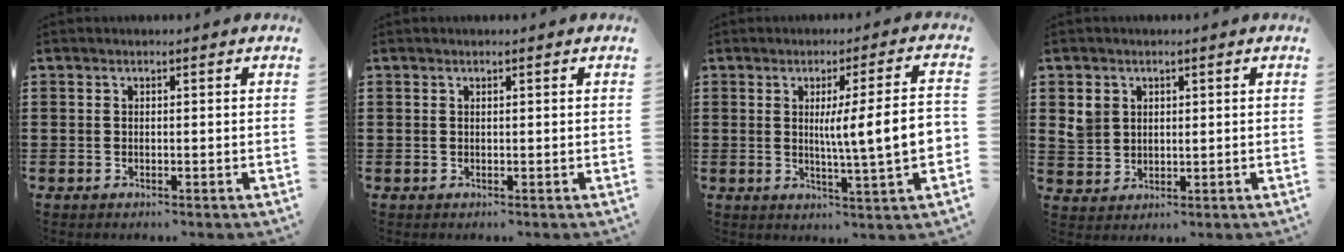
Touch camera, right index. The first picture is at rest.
{"total": 0.0}
{"total": 8.6, "force": [0.2, 0.1, 8.6], "torque": [-0.144, -0.008, -0.004]}
{"total": 3.1, "force": [1.3, 2.7, 0.9], "torque": [-0.029, 0.010, 0.023]}